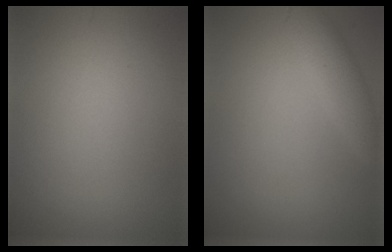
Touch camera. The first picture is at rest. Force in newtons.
{"total": 2.3, "press": 2.3, "slide": 0.1}